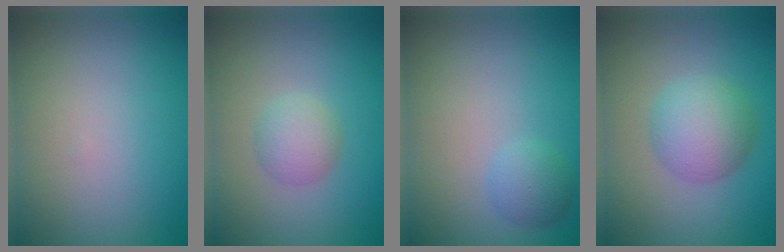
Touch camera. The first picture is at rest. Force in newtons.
{"total": 2.4, "press": 2.4, "slide": 0.1}
{"total": 1.8, "press": 1.8, "slide": 0.1}
{"total": 4.7, "press": 4.7, "slide": 0.1}